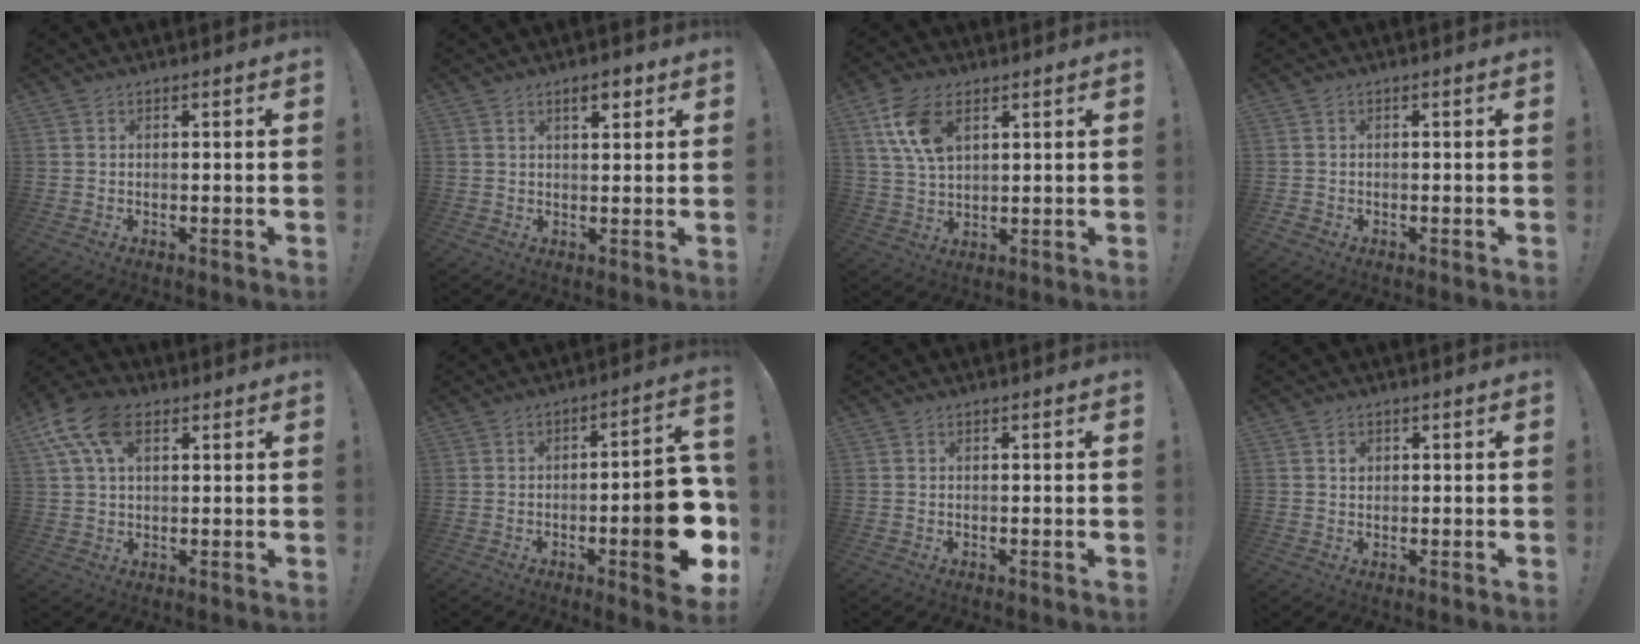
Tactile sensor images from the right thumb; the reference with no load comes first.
{"total": 4.1, "force": [2.5, 1.5, 2.8], "torque": [-0.032, -0.009, 0.038]}
{"total": 11.5, "force": [5.3, 6.5, 7.8], "torque": [-0.165, -0.008, 0.100]}
{"total": 1.0, "force": [-0.7, 0.8, 0.0], "torque": [-0.003, 0.005, -0.012]}
{"total": 12.6, "force": [5.3, 7.3, 8.8], "torque": [-0.159, -0.008, 0.097]}
{"total": 15.8, "force": [-3.9, 4.1, 14.7], "torque": [-0.178, 0.007, -0.055]}
{"total": 0.0}
{"total": 1.6, "force": [0.6, 1.4, 0.5], "torque": [-0.001, 0.000, 0.007]}